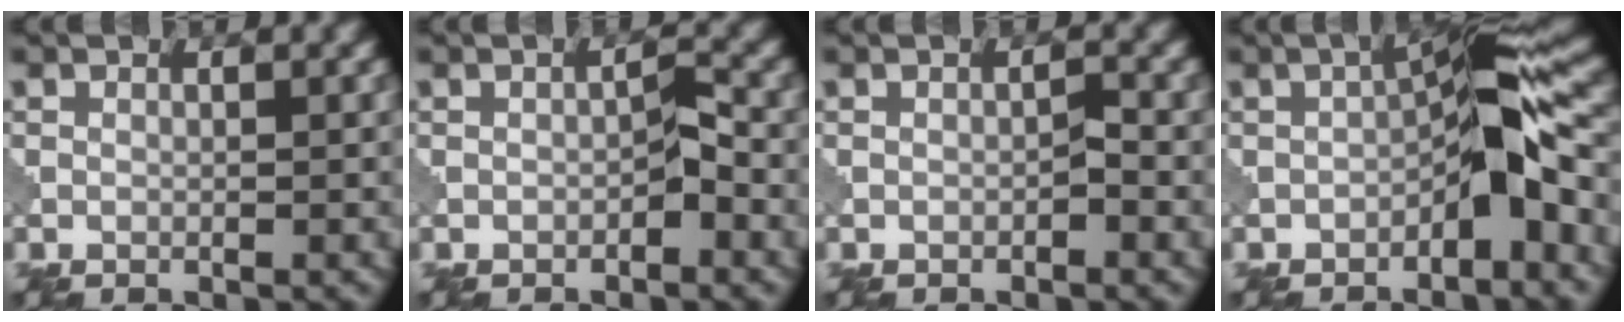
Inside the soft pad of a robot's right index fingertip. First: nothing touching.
{"total": 1.5, "force": [-0.7, 0.5, 1.3], "torque": [-0.020, 0.006, -0.011]}
{"total": 0.8, "force": [-0.4, 0.2, 0.7], "torque": [-0.011, 0.004, -0.006]}
{"total": 6.1, "force": [-1.9, 1.6, 5.6], "torque": [-0.082, 0.024, -0.040]}